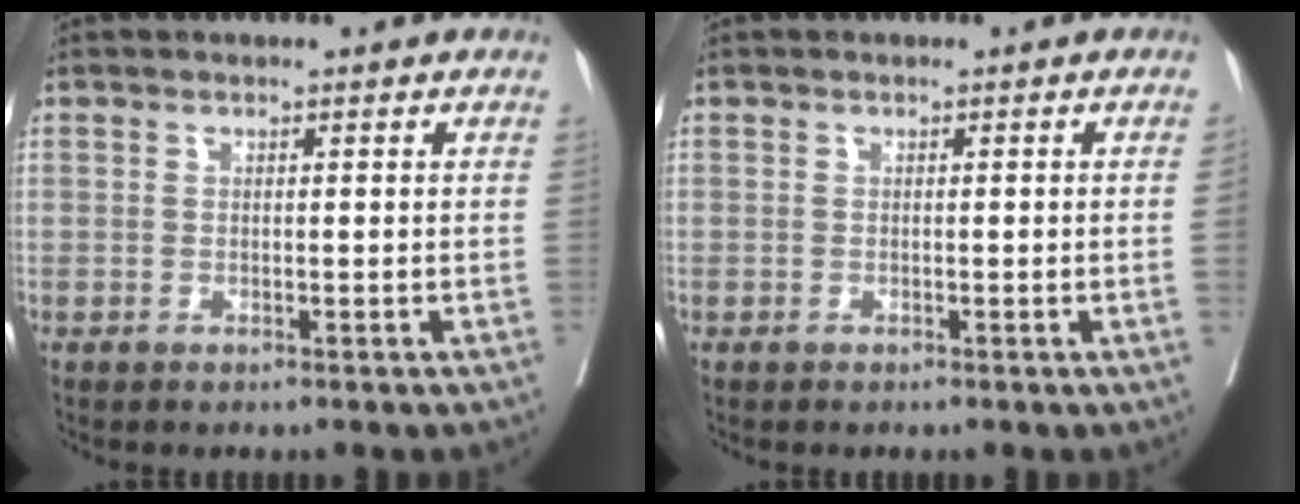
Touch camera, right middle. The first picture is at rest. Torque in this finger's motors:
{"motor_torque": [1.09, -1.05, -0.10, -0.21]}